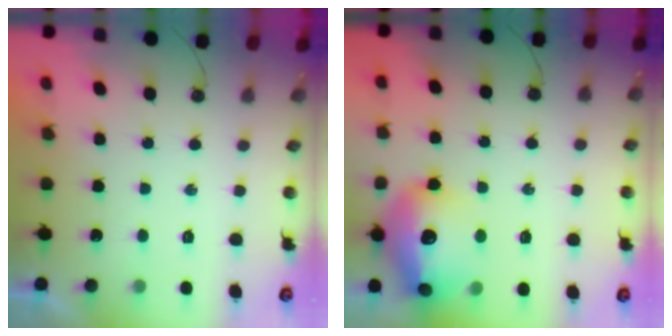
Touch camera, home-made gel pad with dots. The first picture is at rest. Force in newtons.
{"total": 20.1, "press": 20.0, "slide": 1.6}